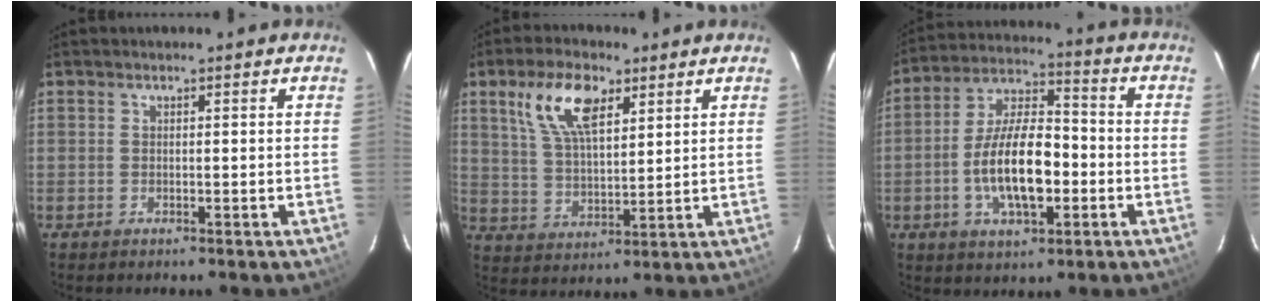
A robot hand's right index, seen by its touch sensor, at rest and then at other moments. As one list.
[{"total": 11.0, "force": [5.6, 4.9, 8.0], "torque": [-0.157, 0.019, 0.111]}, {"total": 14.2, "force": [-3.4, 6.0, 12.5], "torque": [-0.240, 0.009, -0.060]}]